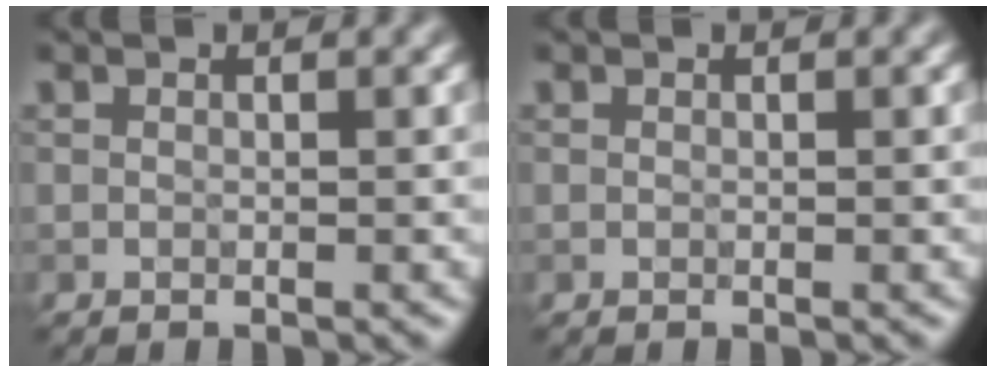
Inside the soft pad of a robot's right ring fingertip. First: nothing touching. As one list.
[{"total": 0.0}]